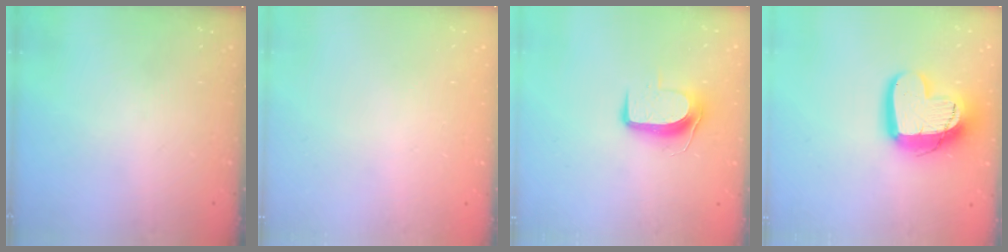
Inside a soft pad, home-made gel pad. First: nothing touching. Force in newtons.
{"total": 0.0}
{"total": 8.8, "press": 8.8, "slide": 0.6}
{"total": 16.8, "press": 16.7, "slide": 1.5}